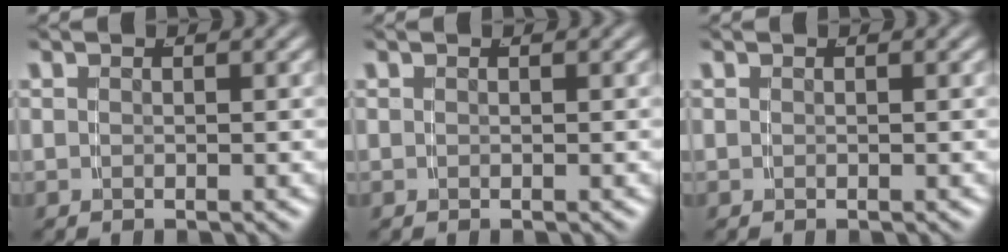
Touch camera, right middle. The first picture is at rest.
{"total": 0.0}
{"total": 0.0}